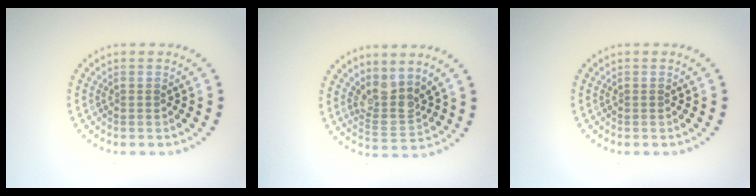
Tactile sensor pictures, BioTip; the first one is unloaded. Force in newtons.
{"total": 3.2, "press": 2.4, "slide": 2.1}
{"total": 0.0}